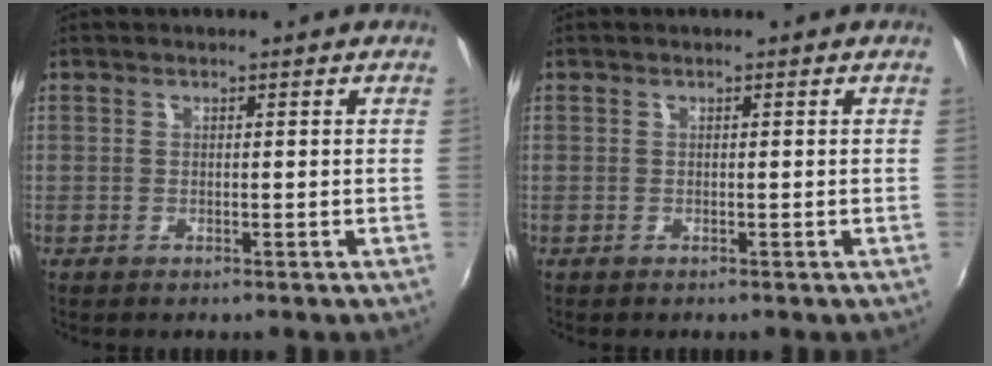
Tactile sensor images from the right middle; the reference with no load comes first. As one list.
[{"total": 0.0}]